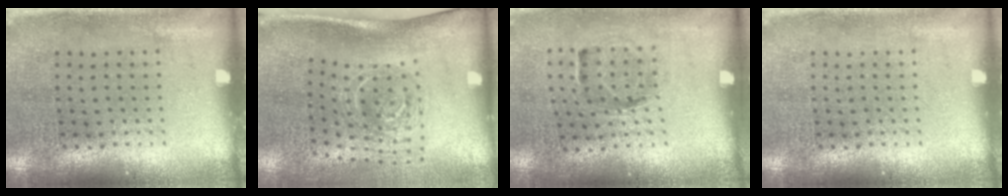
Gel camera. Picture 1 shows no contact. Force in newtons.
{"total": 2.0, "press": 1.2, "slide": 1.6}
{"total": 1.1, "press": 0.8, "slide": 0.8}
{"total": 0.0}